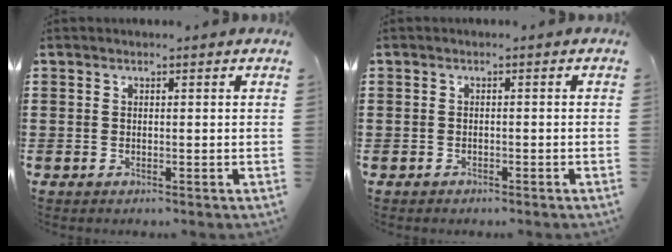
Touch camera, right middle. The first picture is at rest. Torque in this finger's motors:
{"motor_torque": [-1.09, 1.04, -1.05, -0.21]}